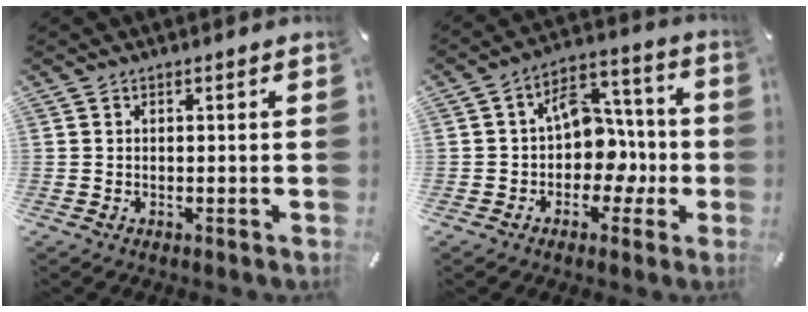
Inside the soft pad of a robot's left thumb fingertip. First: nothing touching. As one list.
[{"total": 12.0, "force": [-0.1, 10.0, 6.7], "torque": [-0.090, 0.005, 0.008]}]